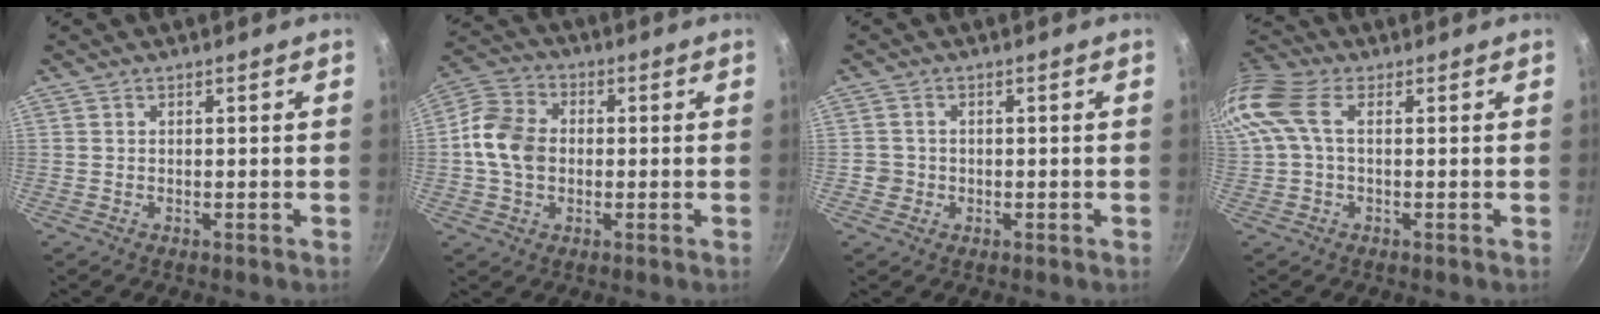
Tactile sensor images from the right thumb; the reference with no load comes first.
{"total": 10.4, "force": [-0.4, 7.9, 6.7], "torque": [-0.109, 0.020, -0.022]}
{"total": 2.4, "force": [-0.6, 2.3, 0.4], "torque": [-0.002, 0.008, -0.008]}
{"total": 11.1, "force": [2.3, 6.6, 8.6], "torque": [-0.184, 0.028, 0.033]}